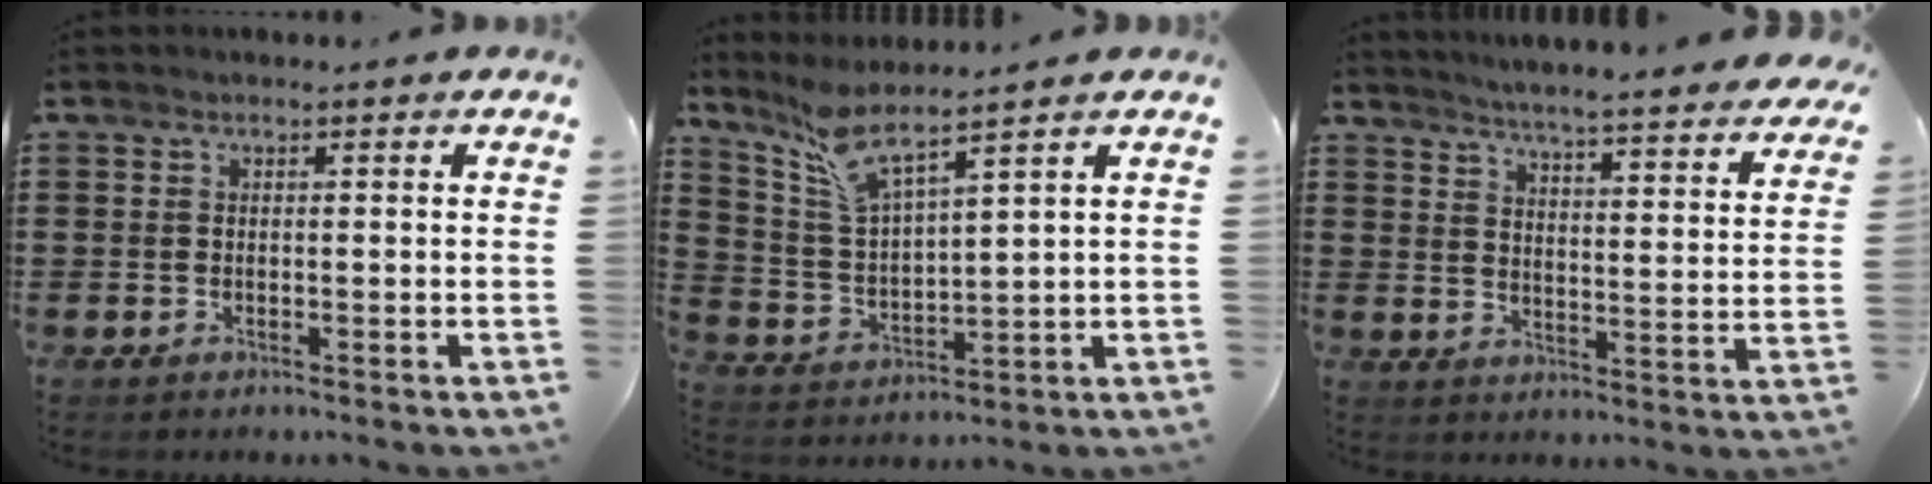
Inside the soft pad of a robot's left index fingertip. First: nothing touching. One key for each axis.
{"total": 6.8, "fx": 5.6, "fy": 0.6, "fz": 3.9, "tx": -0.097, "ty": -0.026, "tz": 0.097}
{"total": 3.9, "fx": 3.8, "fy": -0.7, "fz": 0.6, "tx": -0.033, "ty": -0.035, "tz": 0.059}